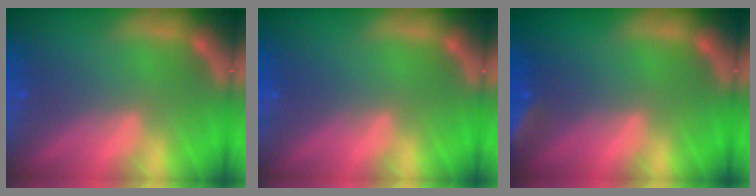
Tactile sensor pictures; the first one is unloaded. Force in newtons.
{"total": 0.0}
{"total": 2.9}